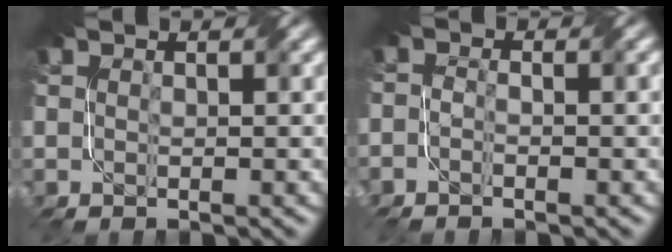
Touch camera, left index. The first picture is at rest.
{"total": 1.7, "force": [-1.1, 0.7, 1.1], "torque": [-0.018, -0.005, -0.026]}